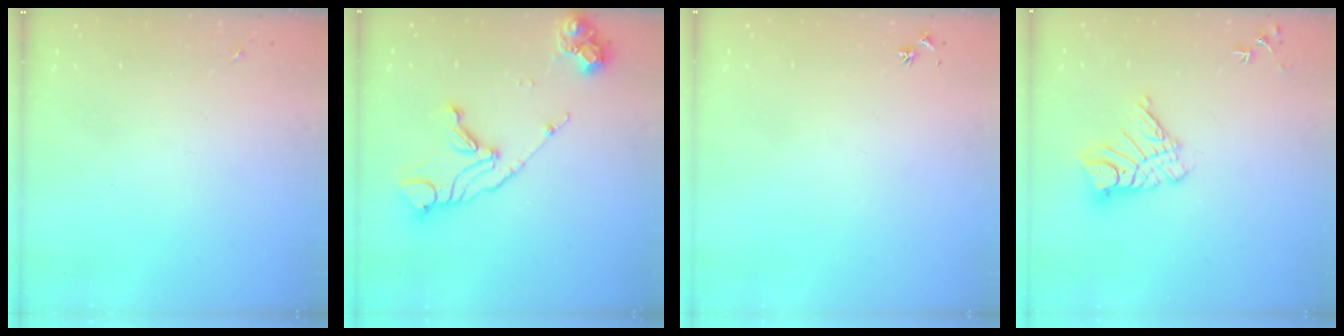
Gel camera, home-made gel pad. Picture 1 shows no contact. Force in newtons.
{"total": 14.7, "press": 14.6, "slide": 1.7}
{"total": 2.9, "press": 2.8, "slide": 0.3}
{"total": 11.1, "press": 11.0, "slide": 1.0}